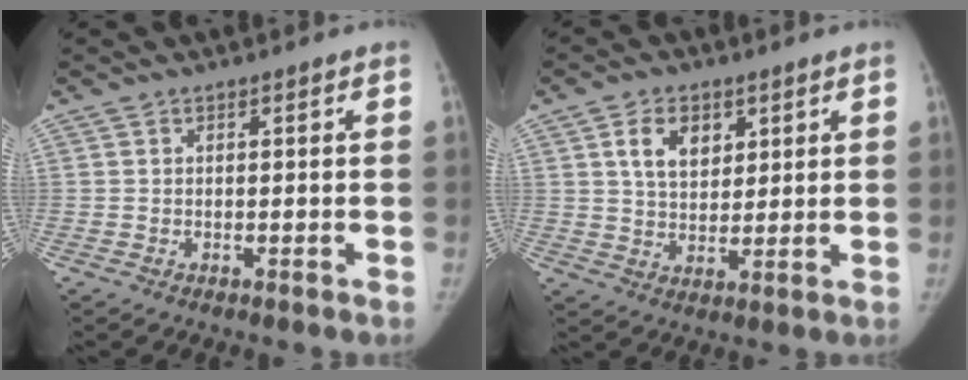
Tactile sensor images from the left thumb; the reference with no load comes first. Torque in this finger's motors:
{"motor_torque": [0.96, 0.99, 0.85, -0.55, 0.20]}